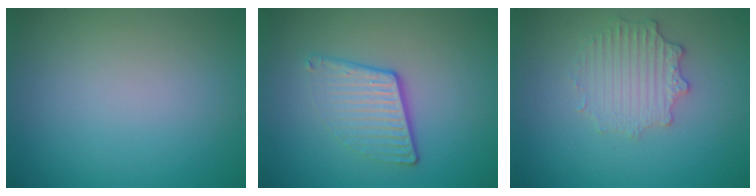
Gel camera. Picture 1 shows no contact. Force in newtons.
{"total": 4.0, "press": 2.7, "slide": 2.9}
{"total": 2.6, "press": 2.5, "slide": 0.9}